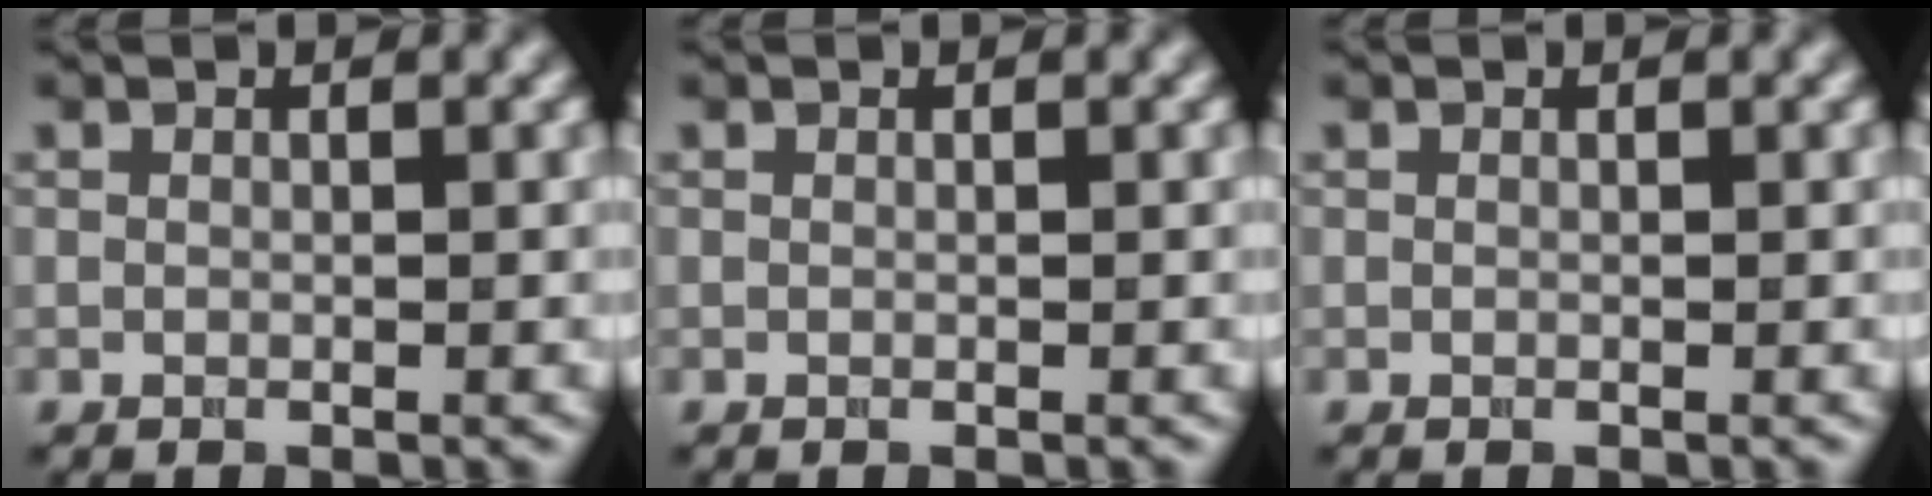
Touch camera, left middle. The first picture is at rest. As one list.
[{"total": 0.0}, {"total": 0.0}]